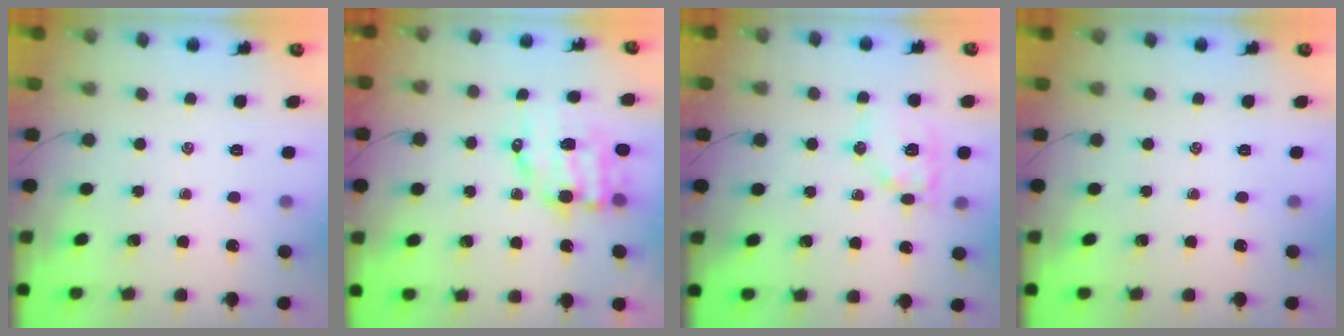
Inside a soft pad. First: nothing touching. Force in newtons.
{"total": 10.2, "press": 10.0, "slide": 1.7}
{"total": 11.8, "press": 11.8, "slide": 0.7}
{"total": 0.0}